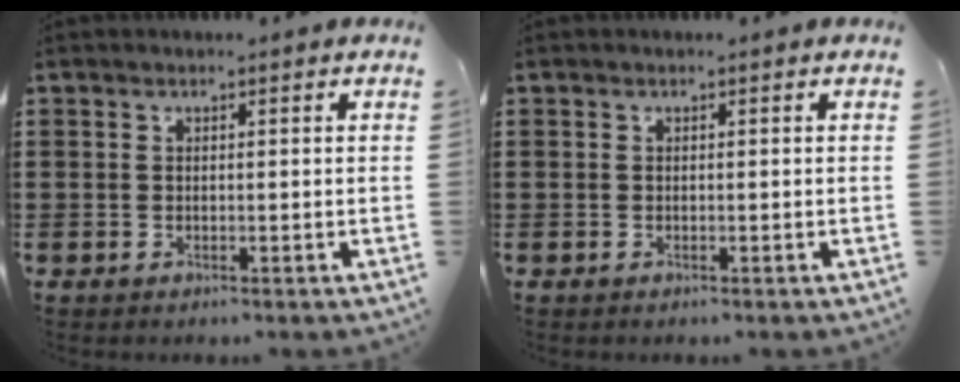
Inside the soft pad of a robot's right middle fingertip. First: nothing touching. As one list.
[{"total": 0.0}]